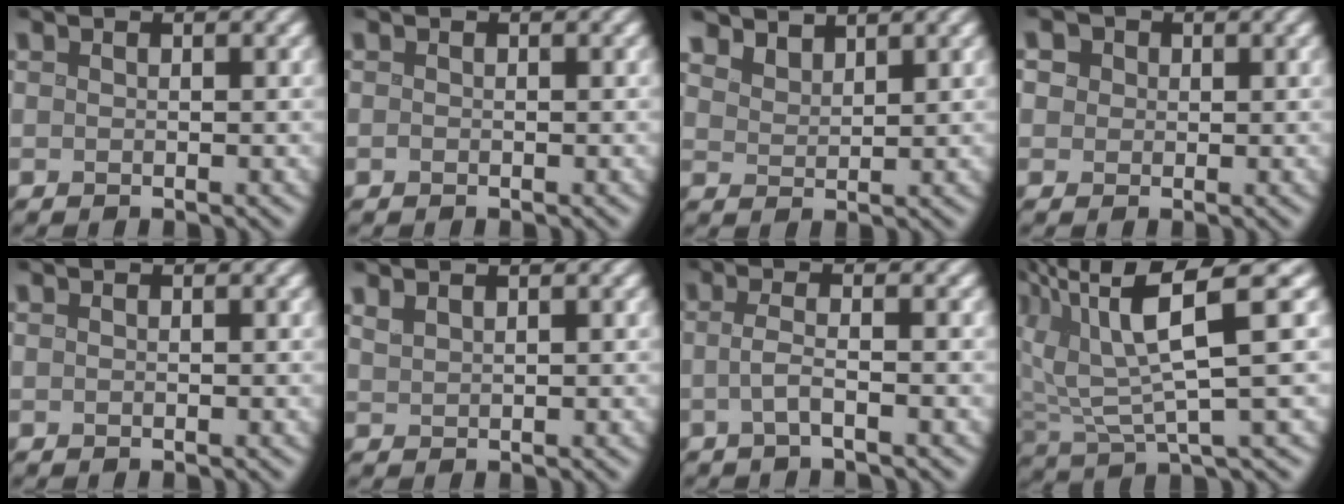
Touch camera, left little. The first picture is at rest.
{"total": 0.0}
{"total": 2.9, "force": [2.7, 0.7, 0.5], "torque": [-0.015, -0.009, 0.061]}
{"total": 3.8, "force": [1.8, 2.8, 1.8], "torque": [-0.033, 0.017, 0.013]}
{"total": 0.0}
{"total": 1.3, "force": [1.1, 0.3, 0.5], "torque": [-0.013, 0.006, 0.022]}
{"total": 2.7, "force": [-0.5, 0.7, 2.6], "torque": [-0.046, -0.003, -0.019]}
{"total": 8.1, "force": [4.0, 1.4, 6.8], "torque": [-0.131, 0.003, 0.076]}